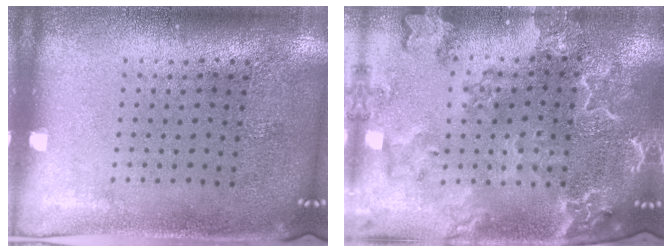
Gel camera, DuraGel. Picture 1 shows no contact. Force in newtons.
{"total": 2.9, "press": 2.7, "slide": 1.1}